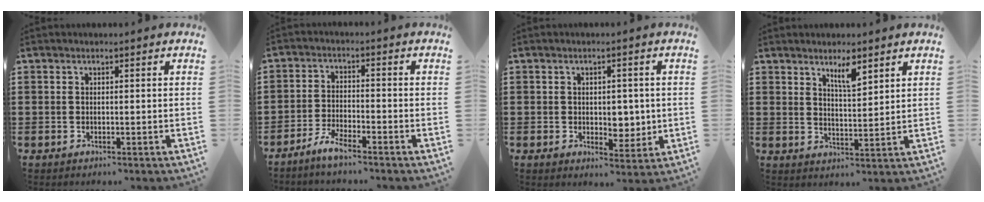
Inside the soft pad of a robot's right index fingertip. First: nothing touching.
{"total": 3.6, "force": [-3.3, 0.4, 1.5], "torque": [-0.041, 0.004, -0.068]}
{"total": 4.2, "force": [0.2, 3.2, 2.7], "torque": [-0.037, 0.001, -0.002]}
{"total": 4.3, "force": [3.1, 1.0, 2.8], "torque": [-0.045, -0.002, 0.051]}